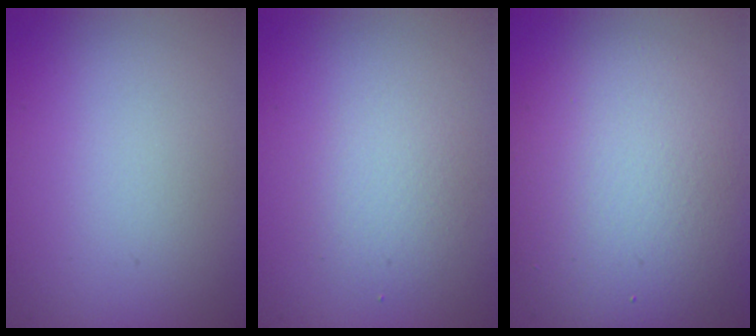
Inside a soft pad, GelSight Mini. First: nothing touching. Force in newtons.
{"total": 1.8, "press": 1.8, "slide": 0.1}
{"total": 9.5, "press": 9.5, "slide": 0.3}